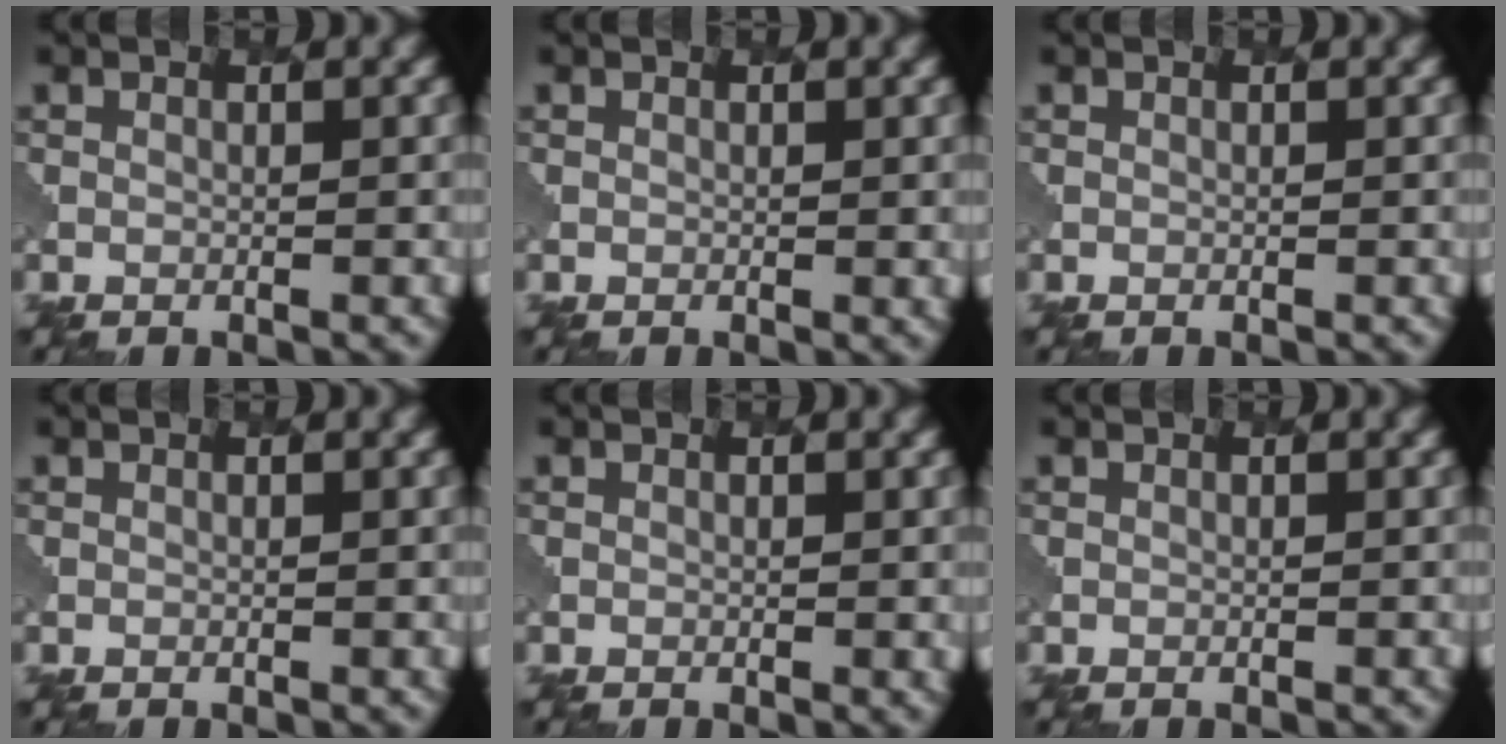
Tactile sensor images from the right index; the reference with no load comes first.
{"total": 0.7, "force": [0.2, 0.3, 0.6], "torque": [-0.008, -0.003, 0.002]}
{"total": 0.0}
{"total": 0.0}
{"total": 0.9, "force": [0.2, 0.3, 0.8], "torque": [-0.009, -0.004, 0.002]}
{"total": 0.0}